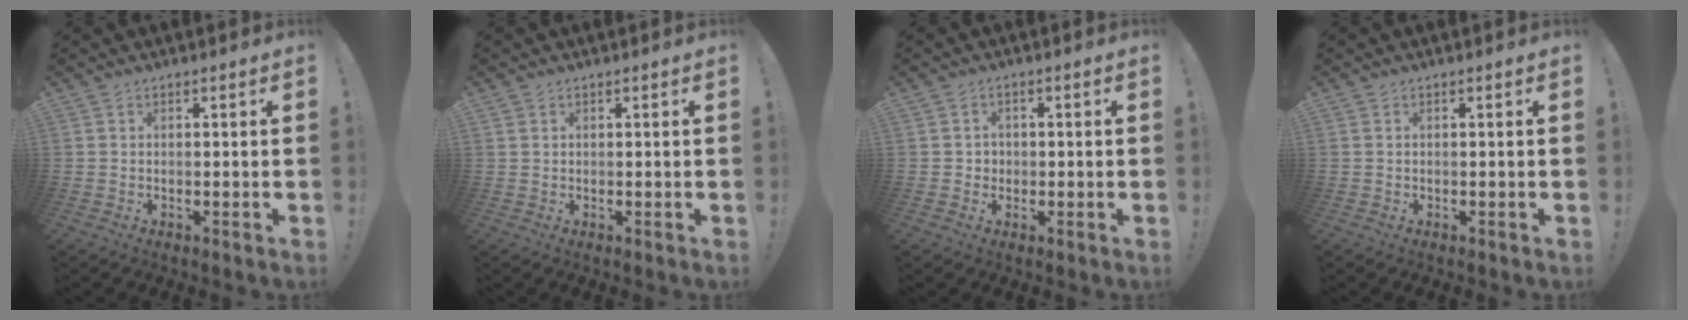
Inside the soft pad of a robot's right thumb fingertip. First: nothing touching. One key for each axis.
{"total": 0.8, "fx": 0.5, "fy": 0.6, "fz": 0.2, "tx": 0.003, "ty": -0.003, "tz": 0.009}
{"total": 2.4, "fx": -0.2, "fy": 2.3, "fz": 0.7, "tx": -0.011, "ty": 0.000, "tz": -0.005}
{"total": 0.0}